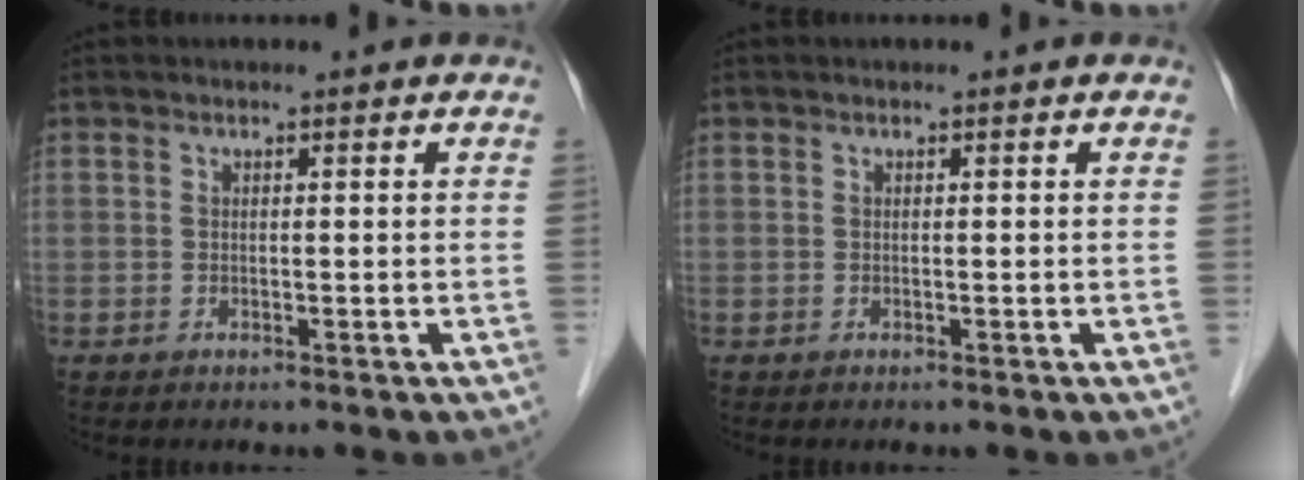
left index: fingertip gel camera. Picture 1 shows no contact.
{"total": 0.0}